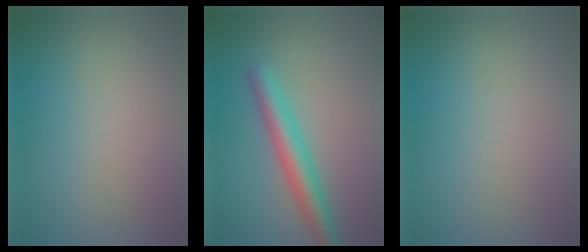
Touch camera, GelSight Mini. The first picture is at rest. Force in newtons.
{"total": 3.7, "press": 3.7, "slide": 0.1}
{"total": 0.0}